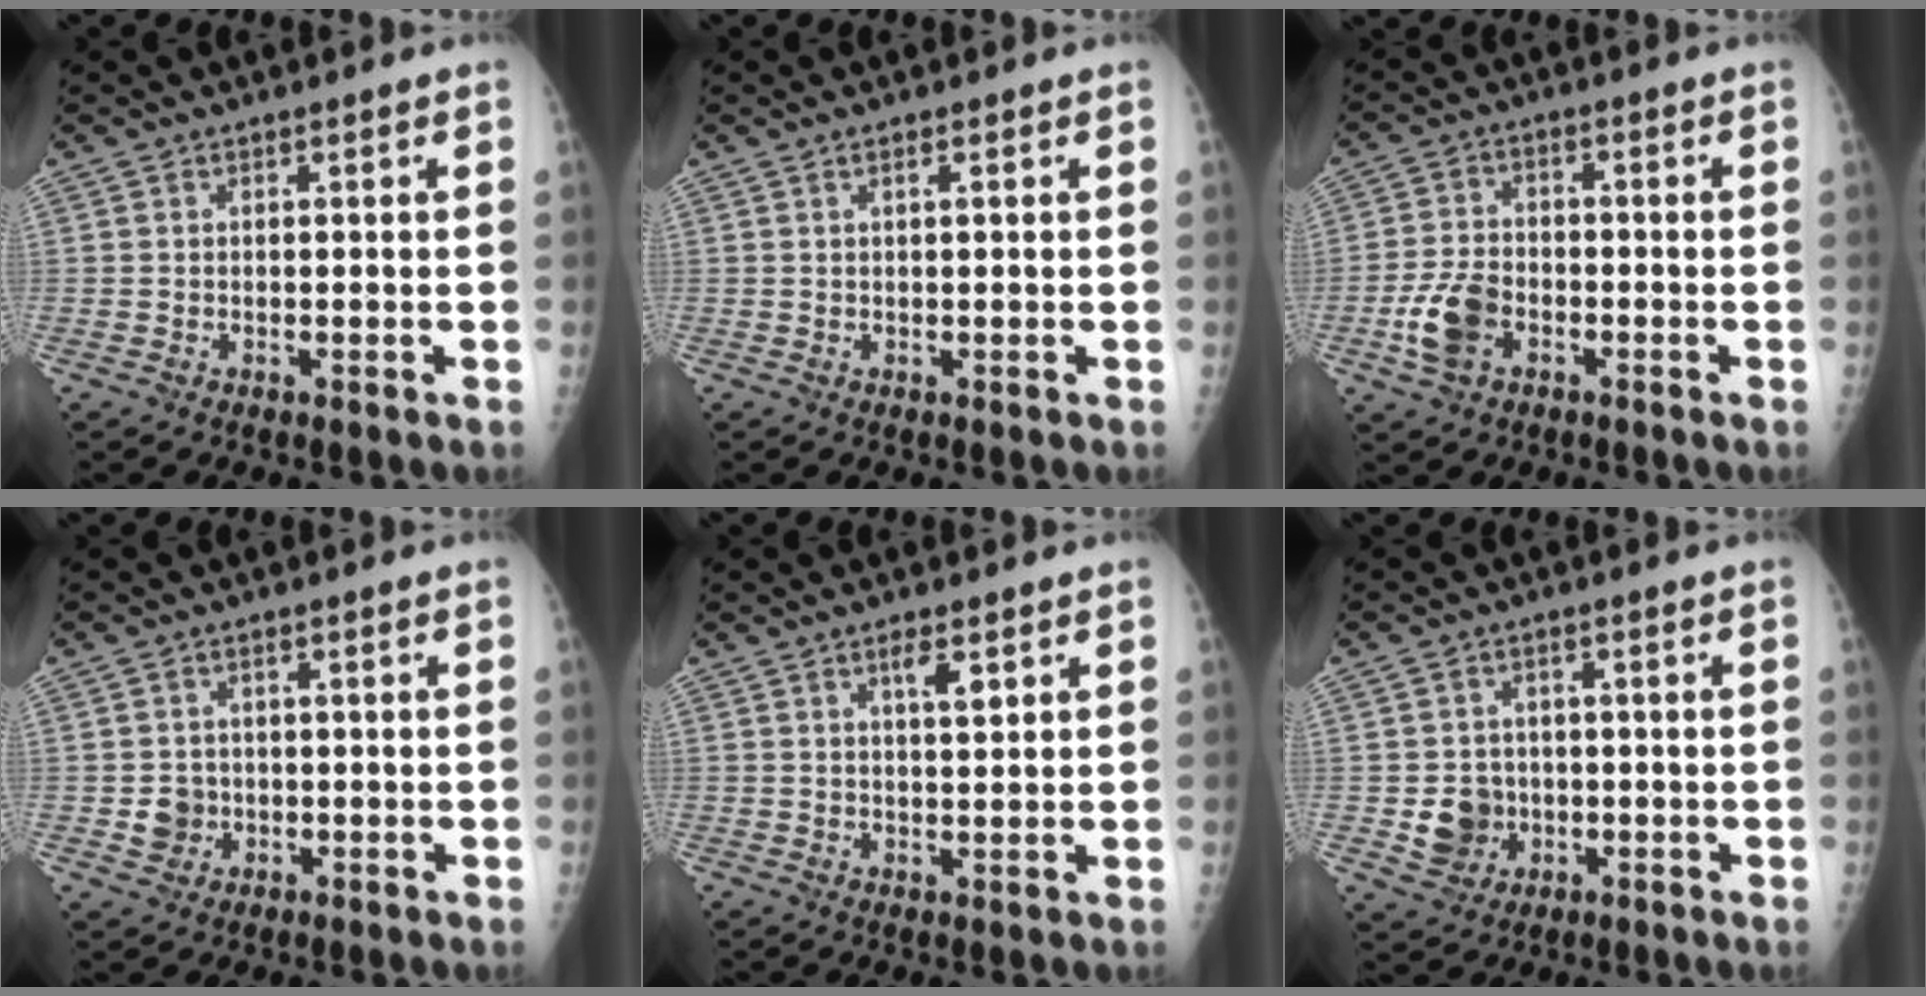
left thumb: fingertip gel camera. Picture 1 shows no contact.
{"total": 0.9, "force": [0.4, 0.1, 0.8], "torque": [-0.016, 0.005, 0.006]}
{"total": 7.4, "force": [-3.1, 4.9, 4.7], "torque": [-0.092, 0.013, -0.059]}
{"total": 3.3, "force": [-0.6, 3.1, 0.9], "torque": [0.005, 0.005, -0.007]}
{"total": 3.5, "force": [1.8, 1.0, 2.9], "torque": [-0.043, -0.008, 0.030]}
{"total": 6.0, "force": [-1.1, 5.5, 2.2], "torque": [-0.009, 0.007, -0.011]}